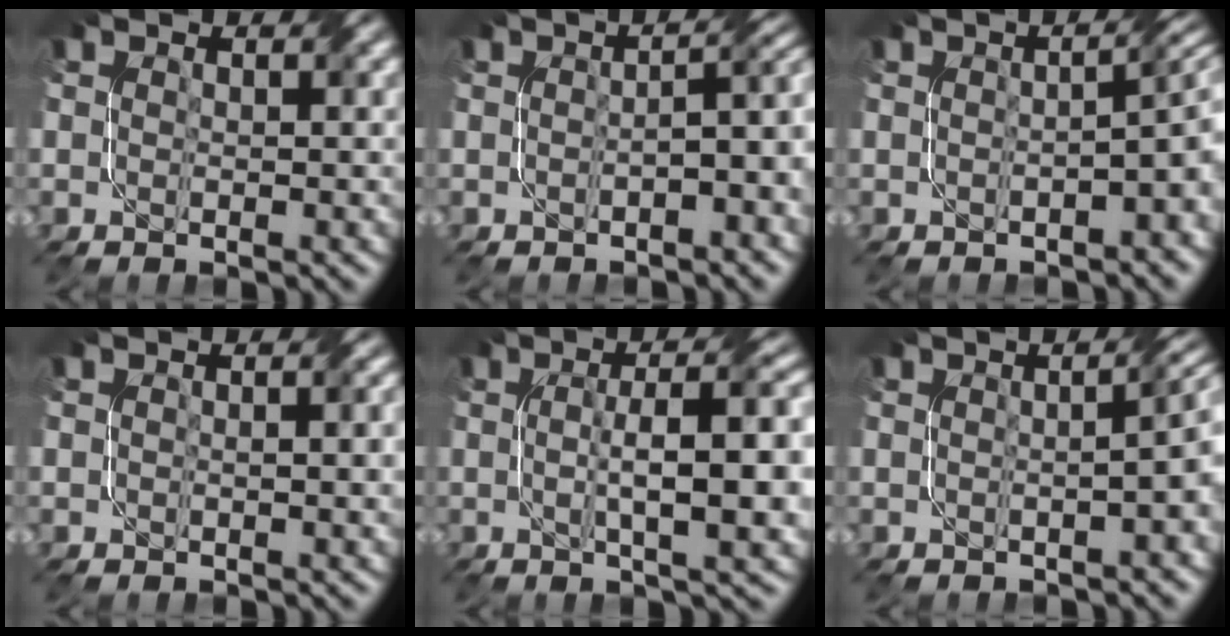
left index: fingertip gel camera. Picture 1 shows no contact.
{"total": 4.4, "force": [-0.9, 1.3, 4.1], "torque": [-0.046, 0.013, -0.012]}
{"total": 5.1, "force": [-0.9, 1.7, 4.7], "torque": [-0.043, 0.006, -0.015]}
{"total": 2.2, "force": [0.2, 0.8, 2.0], "torque": [-0.028, 0.003, 0.004]}
{"total": 9.1, "force": [0.5, 2.3, 8.8], "torque": [-0.119, 0.014, 0.006]}
{"total": 5.9, "force": [0.3, 2.7, 5.2], "torque": [-0.019, 0.023, -0.009]}